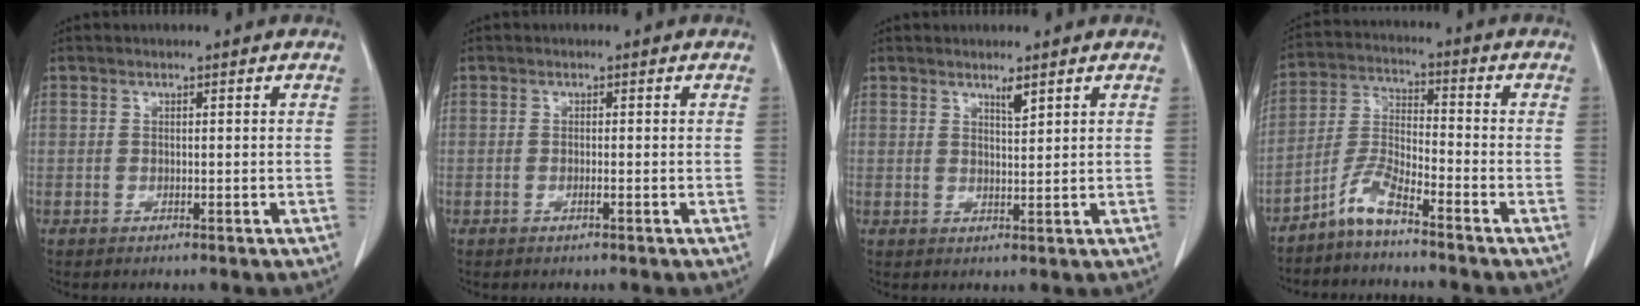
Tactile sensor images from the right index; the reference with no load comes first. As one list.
[{"total": 0.6, "force": [-0.3, -0.1, 0.5], "torque": [-0.011, 0.000, -0.005]}, {"total": 1.9, "force": [1.4, 0.1, 1.2], "torque": [-0.025, -0.005, 0.028]}, {"total": 6.0, "force": [-4.8, 0.6, 3.5], "torque": [-0.084, -0.010, -0.102]}]